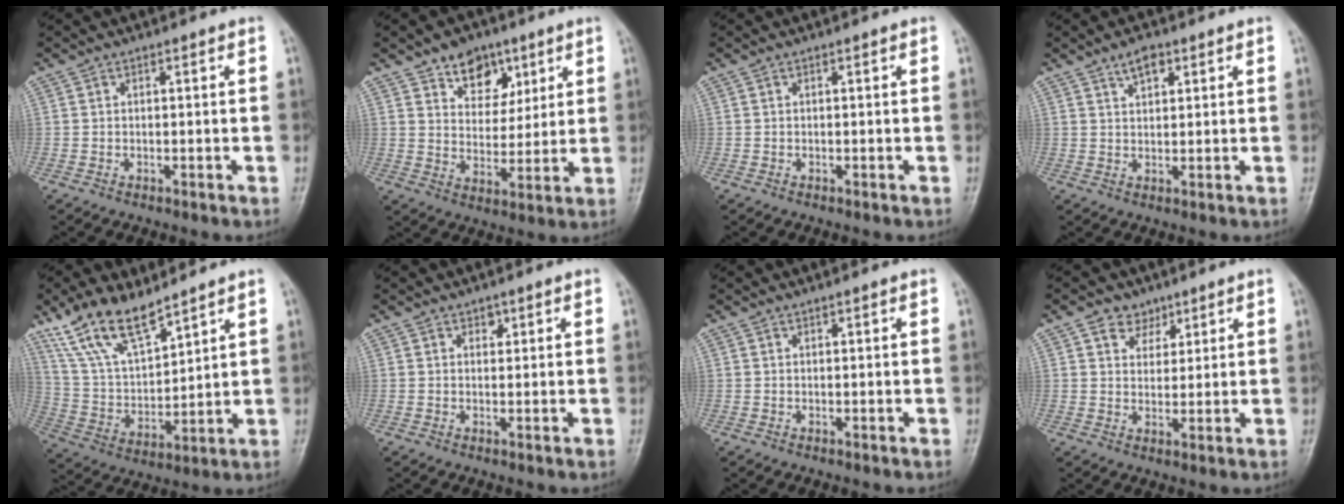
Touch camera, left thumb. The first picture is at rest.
{"total": 9.3, "force": [5.6, 6.4, 3.9], "torque": [-0.023, -0.027, 0.092]}
{"total": 0.0}
{"total": 3.5, "force": [2.2, 1.7, 2.2], "torque": [-0.028, -0.009, 0.039]}
{"total": 14.0, "force": [10.2, 5.0, 8.1], "torque": [-0.137, -0.044, 0.213]}
{"total": 1.3, "force": [0.8, 0.9, 0.5], "torque": [0.003, -0.004, 0.011]}
{"total": 0.0}
{"total": 4.6, "force": [2.8, 3.4, 1.3], "torque": [0.004, -0.015, 0.045]}